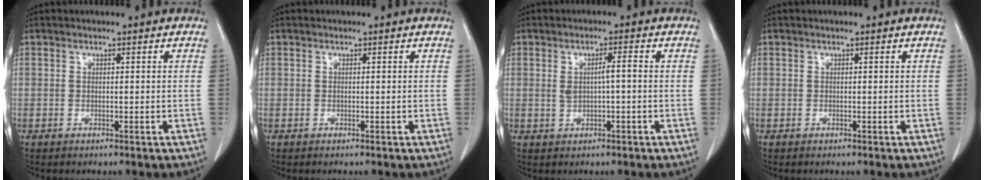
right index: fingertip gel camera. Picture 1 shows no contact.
{"total": 0.0}
{"total": 3.5, "force": [0.2, 0.9, 3.4], "torque": [-0.067, 0.012, 0.009]}
{"total": 0.0}